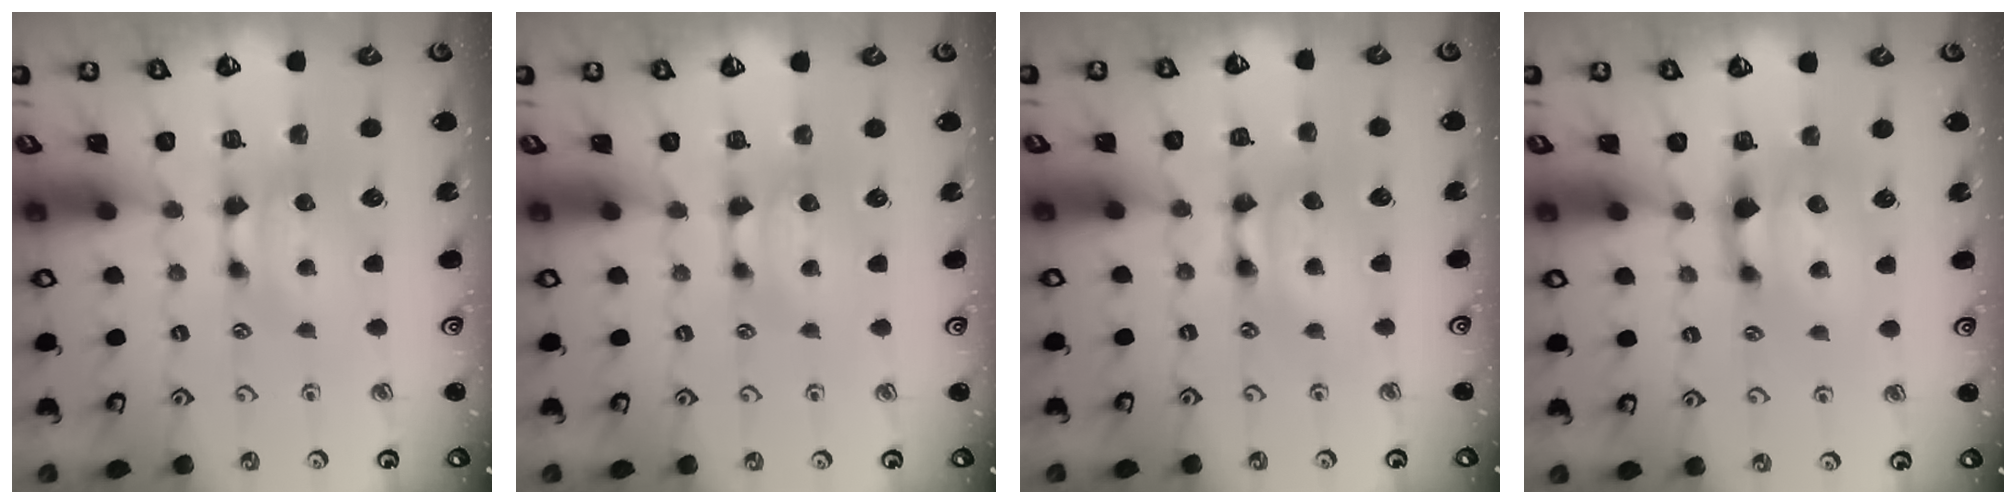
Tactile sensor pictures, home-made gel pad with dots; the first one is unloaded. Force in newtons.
{"total": 0.5, "press": 0.2, "slide": 0.5}
{"total": 2.0, "press": 2.0, "slide": 0.1}
{"total": 1.6, "press": 1.0, "slide": 1.3}